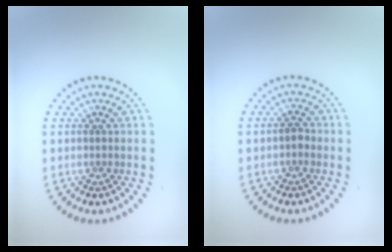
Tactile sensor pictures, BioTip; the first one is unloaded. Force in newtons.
{"total": 0.9, "press": 0.9, "slide": 0.2}